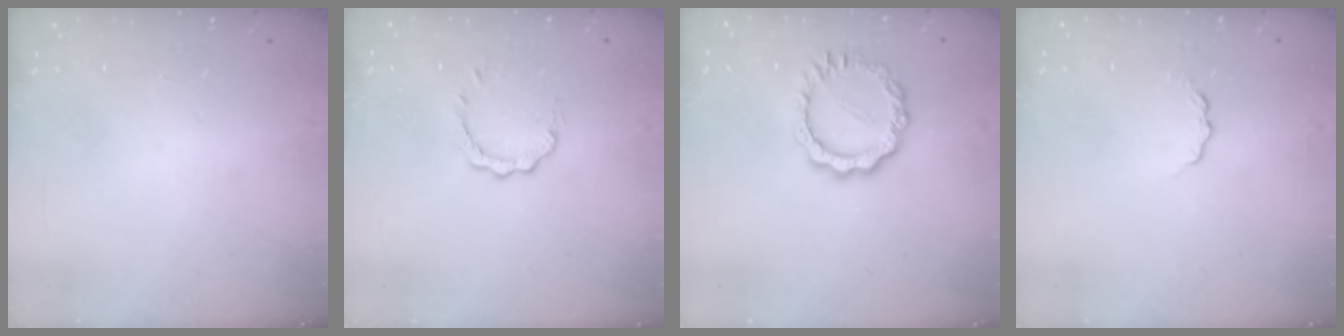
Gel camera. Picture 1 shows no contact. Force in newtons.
{"total": 3.1, "press": 3.1, "slide": 0.3}
{"total": 8.8, "press": 8.8, "slide": 0.7}
{"total": 4.6, "press": 4.6, "slide": 0.6}